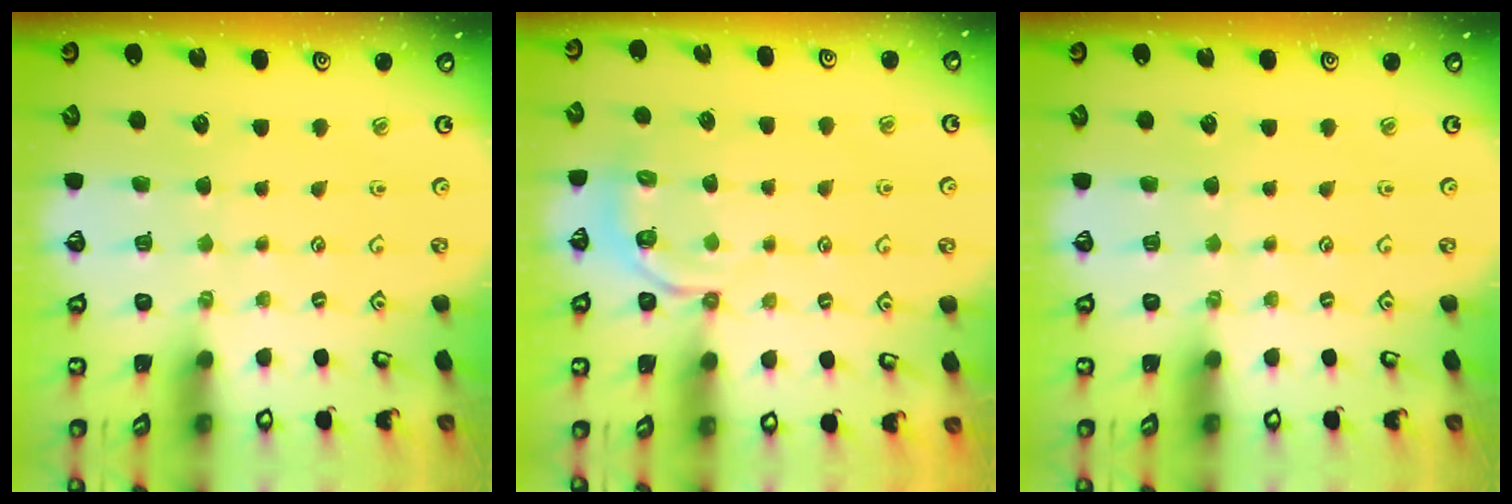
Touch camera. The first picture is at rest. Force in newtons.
{"total": 4.4, "press": 3.8, "slide": 2.1}
{"total": 0.0}